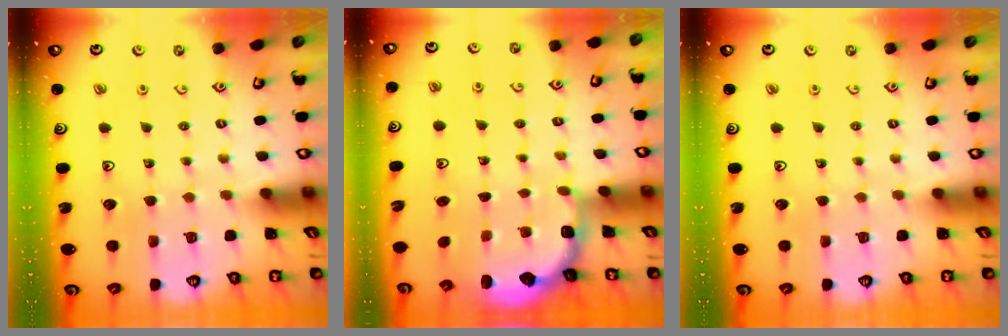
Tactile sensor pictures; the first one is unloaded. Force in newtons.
{"total": 2.9, "press": 2.4, "slide": 1.6}
{"total": 0.0}